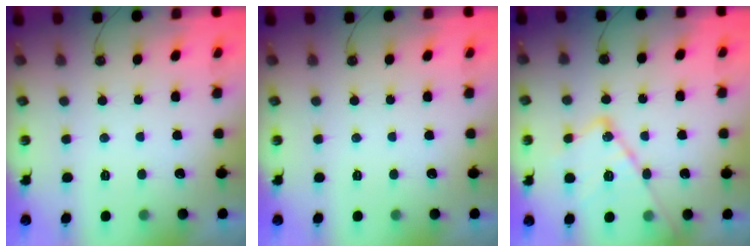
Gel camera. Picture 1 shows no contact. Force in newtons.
{"total": 0.0}
{"total": 17.0, "press": 16.9, "slide": 1.7}